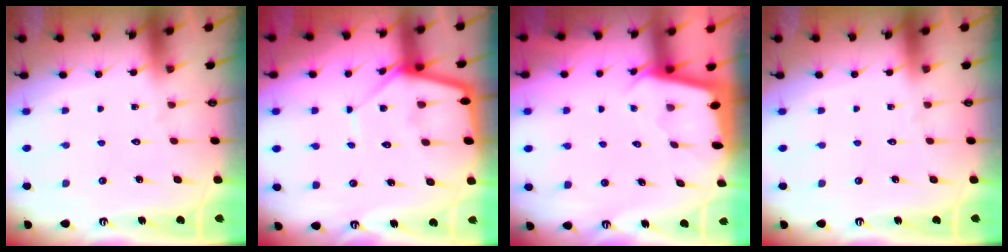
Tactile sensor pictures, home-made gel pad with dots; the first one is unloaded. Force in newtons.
{"total": 10.5, "press": 10.4, "slide": 1.0}
{"total": 1.8, "press": 1.8, "slide": 0.1}
{"total": 0.0}